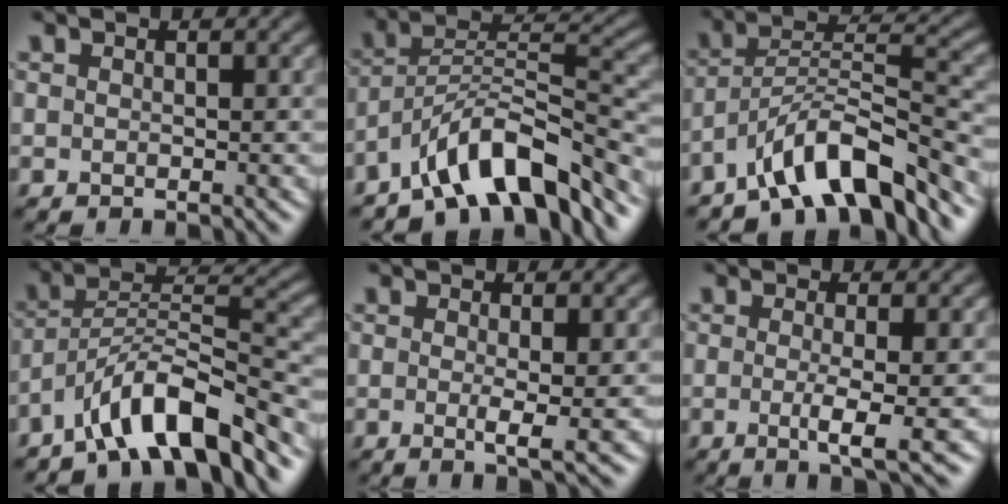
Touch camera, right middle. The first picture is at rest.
{"total": 9.7, "force": [-7.0, 2.9, 6.1], "torque": [-0.089, 0.011, -0.132]}
{"total": 8.9, "force": [-6.5, 2.3, 5.6], "torque": [-0.084, 0.011, -0.120]}
{"total": 9.3, "force": [-6.7, 2.4, 5.9], "torque": [-0.088, 0.013, -0.126]}
{"total": 2.5, "force": [-0.1, 0.3, 2.5], "torque": [-0.043, -0.008, -0.001]}
{"total": 3.7, "force": [-0.5, 0.7, 3.6], "torque": [-0.059, -0.010, -0.010]}